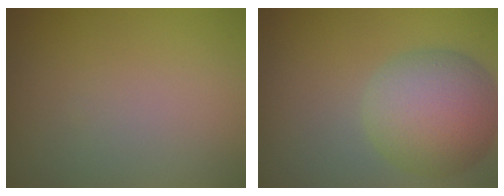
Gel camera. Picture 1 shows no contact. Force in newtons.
{"total": 7.7, "press": 7.7, "slide": 0.4}